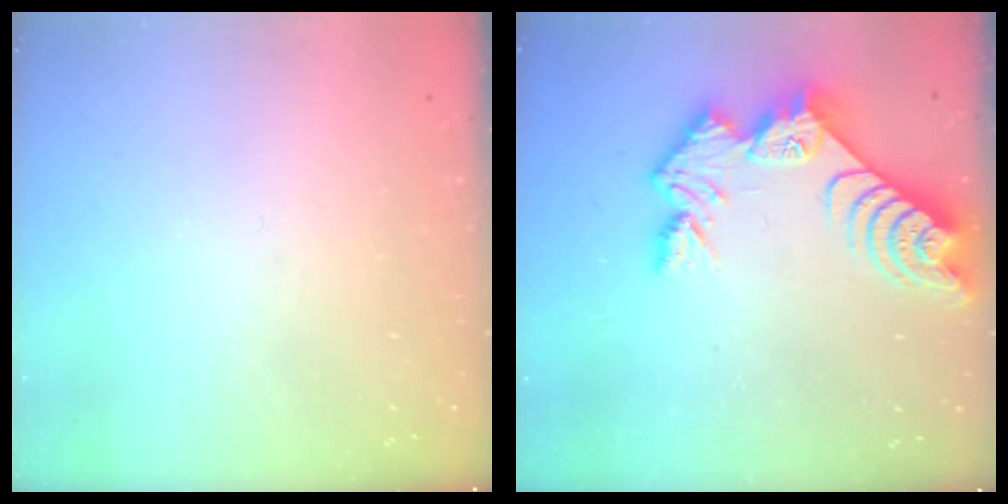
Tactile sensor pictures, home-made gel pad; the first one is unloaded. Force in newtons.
{"total": 11.2, "press": 11.2, "slide": 0.7}